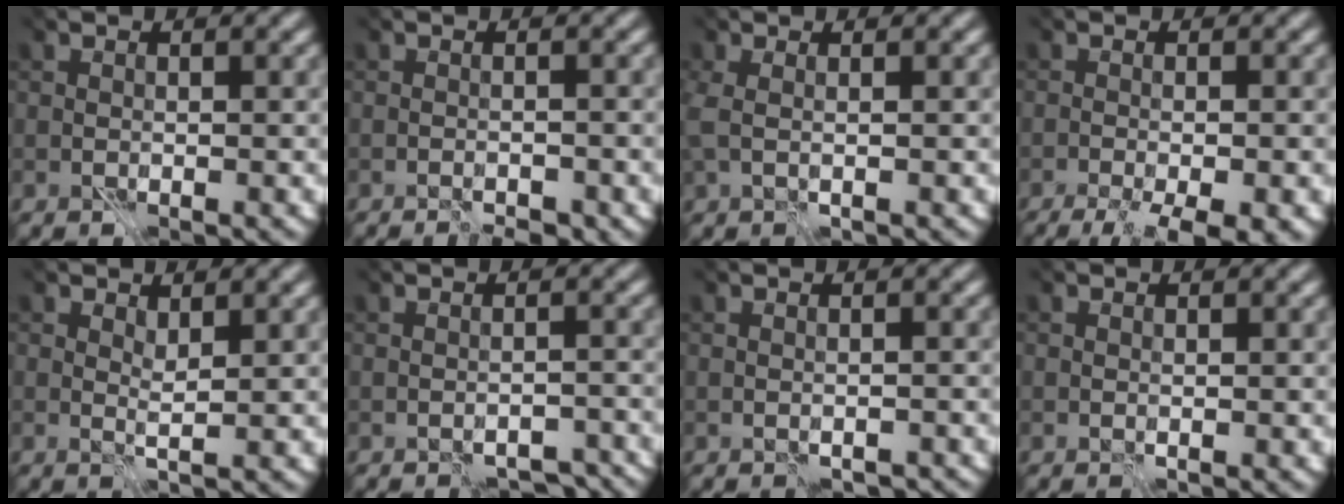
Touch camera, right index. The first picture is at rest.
{"total": 2.0, "force": [-2.0, 0.0, 0.4], "torque": [0.007, 0.004, -0.020]}
{"total": 3.6, "force": [1.0, 2.2, 2.6], "torque": [-0.079, 0.021, 0.029]}
{"total": 7.1, "force": [-4.3, 2.1, 5.2], "torque": [-0.069, 0.003, -0.057]}
{"total": 1.3, "force": [1.0, -0.2, 0.8], "torque": [-0.014, 0.001, 0.019]}
{"total": 2.6, "force": [-2.5, 0.7, 0.0], "torque": [0.019, -0.003, -0.023]}
{"total": 0.7, "force": [-0.4, -0.2, -0.6], "torque": [0.017, 0.001, -0.006]}
{"total": 0.0}